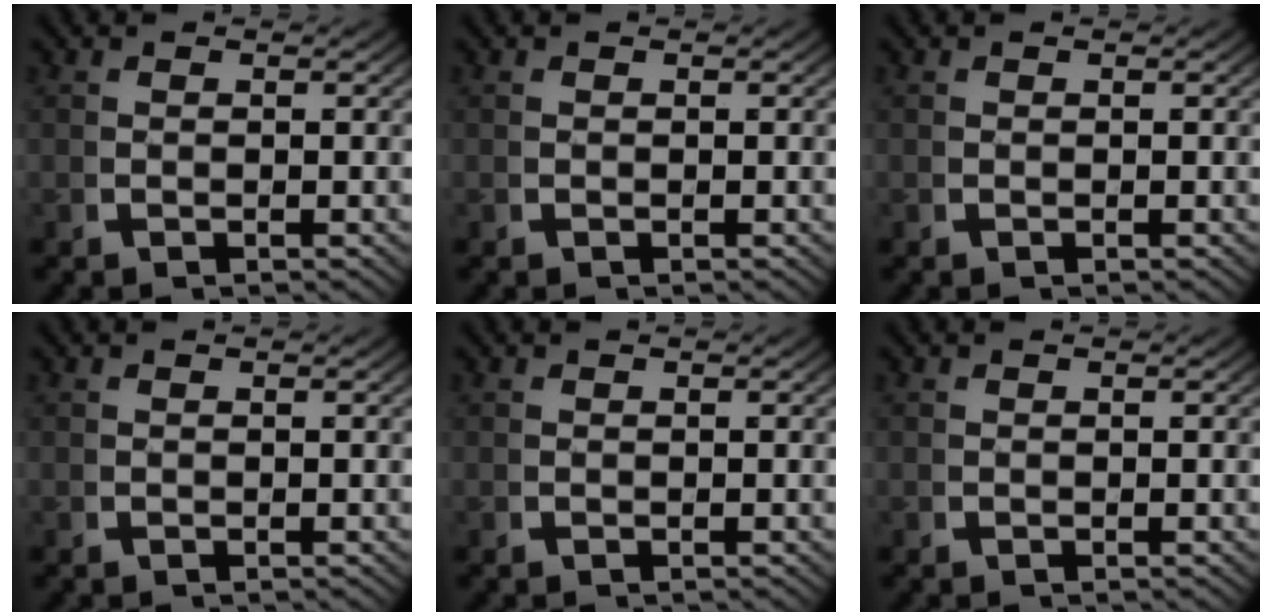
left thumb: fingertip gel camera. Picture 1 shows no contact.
{"total": 0.0}
{"total": 0.0}
{"total": 0.0}
{"total": 0.0}
{"total": 0.0}